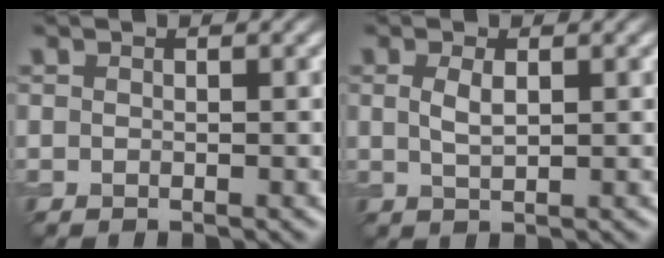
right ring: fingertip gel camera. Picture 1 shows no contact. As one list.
[{"total": 1.7, "force": [0.5, 0.6, 1.5], "torque": [-0.035, -0.001, 0.012]}]